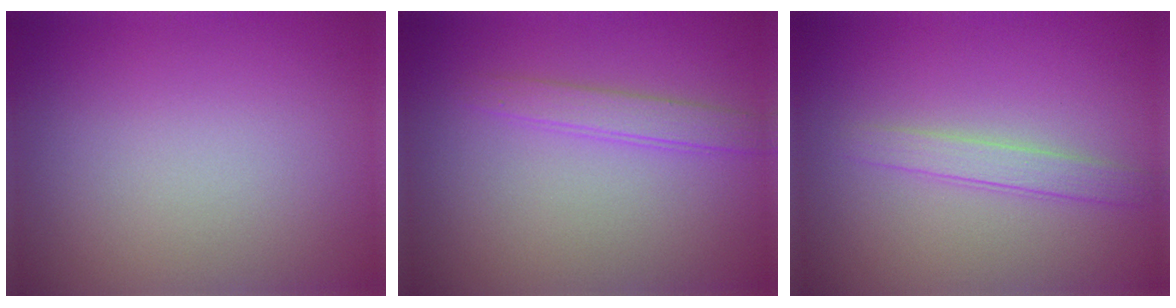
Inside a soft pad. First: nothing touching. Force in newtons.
{"total": 1.9, "press": 1.9, "slide": 0.1}
{"total": 1.9, "press": 1.9, "slide": 0.1}